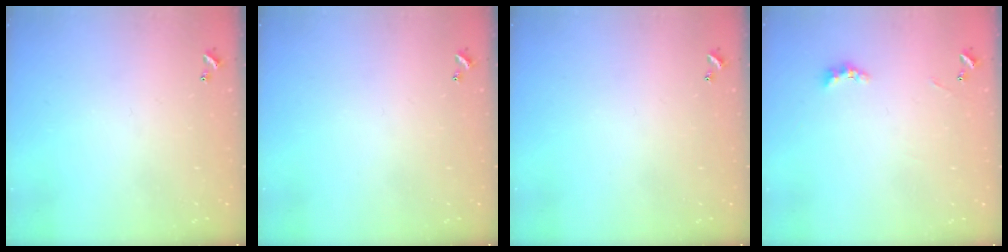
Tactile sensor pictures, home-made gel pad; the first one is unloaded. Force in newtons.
{"total": 0.0}
{"total": 0.0}
{"total": 2.1, "press": 2.0, "slide": 0.6}